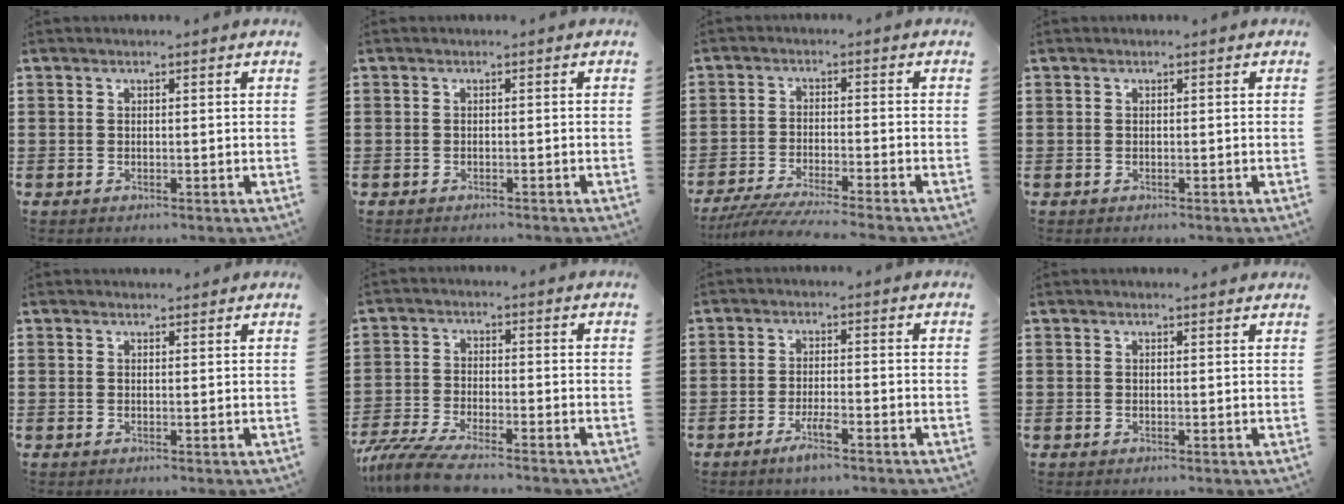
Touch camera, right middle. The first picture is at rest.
{"total": 0.6, "force": [-0.6, 0.0, 0.0], "torque": [-0.002, -0.002, -0.011]}
{"total": 4.5, "force": [-4.2, -0.3, 1.6], "torque": [-0.040, -0.017, -0.086]}
{"total": 0.0}
{"total": 1.0, "force": [0.9, 0.3, 0.0], "torque": [0.006, -0.002, 0.015]}
{"total": 5.7, "force": [-5.1, 0.3, 2.7], "torque": [-0.077, -0.019, -0.104]}
{"total": 3.7, "force": [-2.3, 0.5, 2.9], "torque": [-0.060, 0.000, -0.046]}
{"total": 0.8, "force": [0.7, -0.1, 0.2], "torque": [0.004, -0.005, 0.013]}